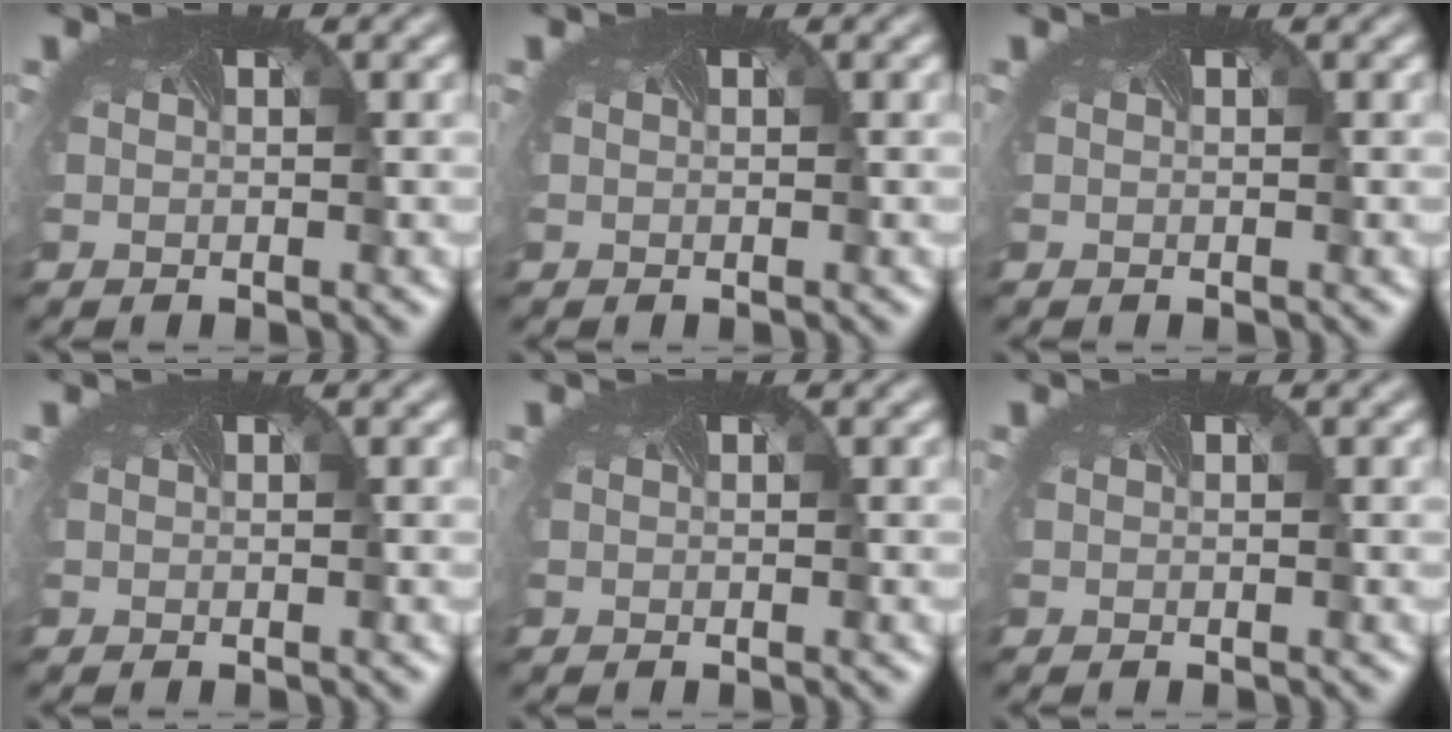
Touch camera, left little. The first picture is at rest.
{"total": 0.0}
{"total": 0.0}
{"total": 0.0}
{"total": 0.0}
{"total": 0.0}